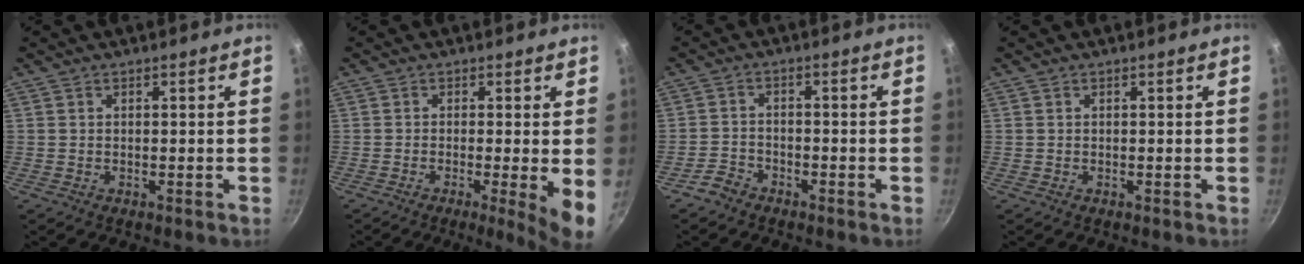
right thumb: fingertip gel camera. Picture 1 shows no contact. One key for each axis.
{"total": 6.5, "fx": -1.0, "fy": 0.5, "fz": 6.5, "tx": -0.086, "ty": -0.012, "tz": -0.014}
{"total": 3.3, "fx": -2.7, "fy": 1.7, "fz": 0.9, "tx": -0.019, "ty": 0.027, "tz": -0.053}
{"total": 0.0}